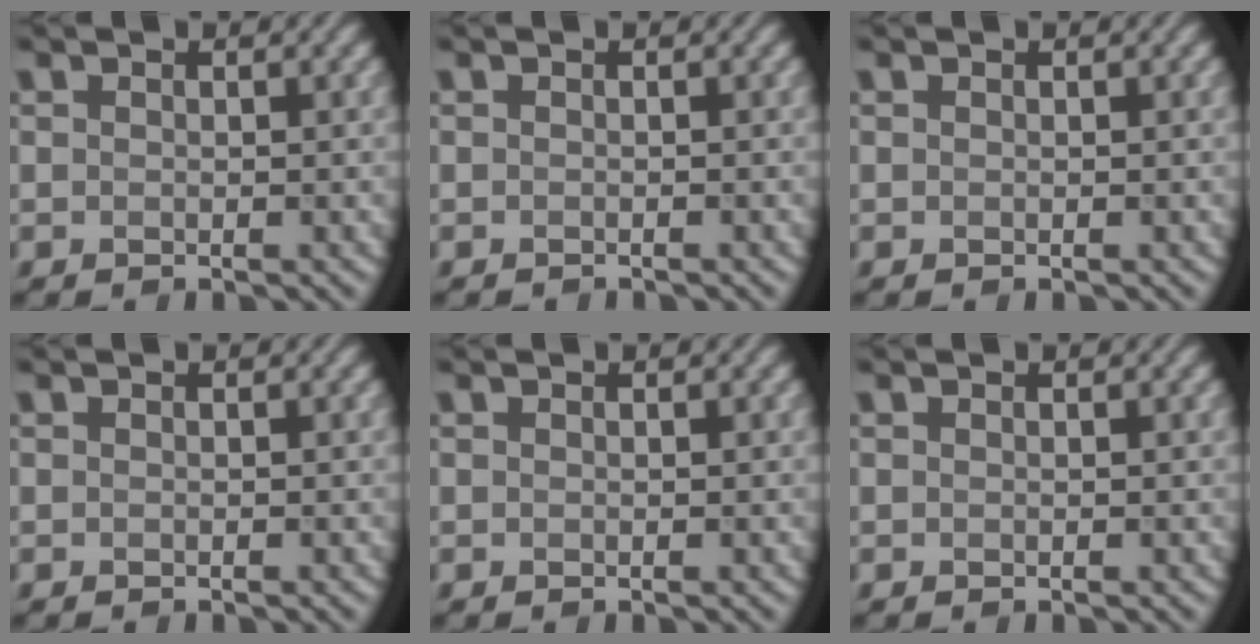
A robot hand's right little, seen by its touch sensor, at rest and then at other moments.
{"total": 0.7, "force": [-0.7, 0.0, 0.1], "torque": [0.001, -0.005, -0.013]}
{"total": 0.0}
{"total": 0.0}
{"total": 0.0}
{"total": 0.0}